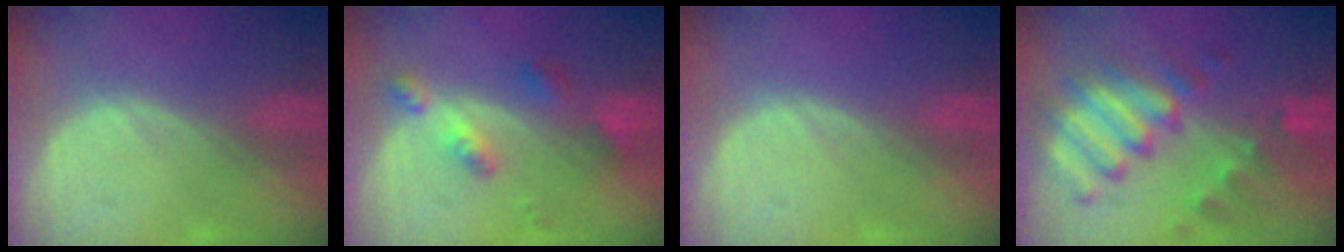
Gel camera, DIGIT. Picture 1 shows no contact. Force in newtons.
{"total": 5.6, "press": 4.9, "slide": 2.7}
{"total": 0.0}
{"total": 10.8, "press": 9.3, "slide": 5.6}